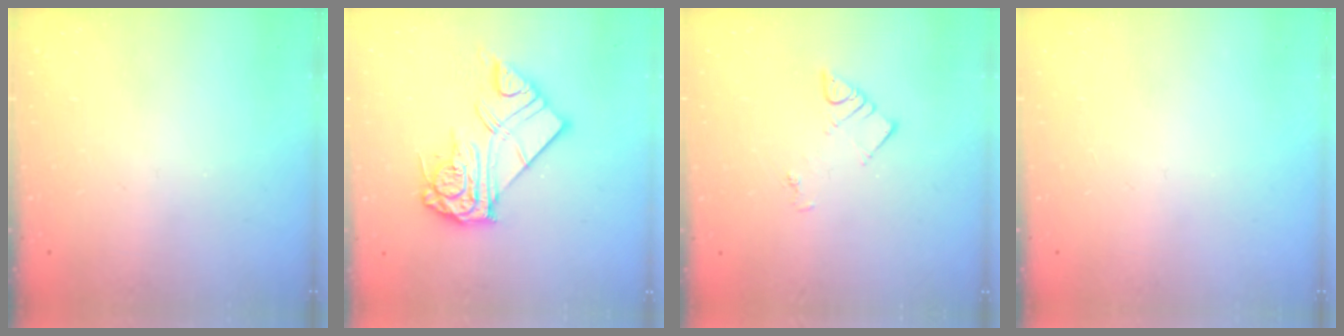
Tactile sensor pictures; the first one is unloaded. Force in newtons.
{"total": 13.7, "press": 13.6, "slide": 1.4}
{"total": 3.5, "press": 3.5, "slide": 0.4}
{"total": 0.0}